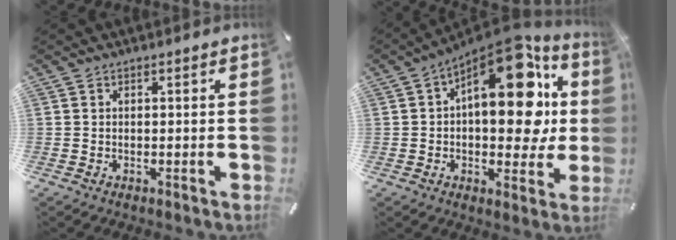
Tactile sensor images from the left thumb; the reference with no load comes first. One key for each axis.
{"total": 20.5, "fx": 6.3, "fy": 10.6, "fz": 16.4, "tx": -0.213, "ty": -0.051, "tz": 0.102}